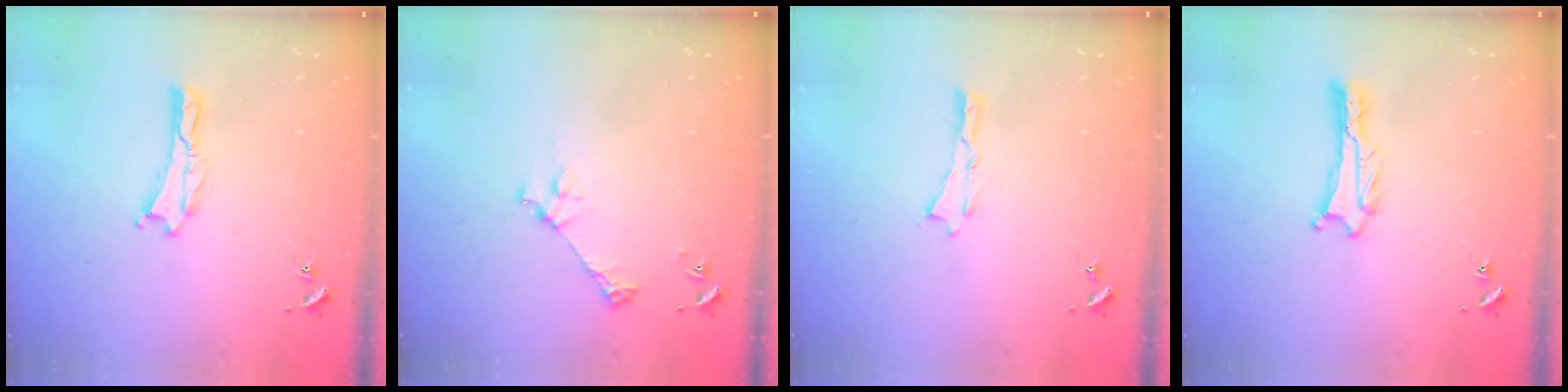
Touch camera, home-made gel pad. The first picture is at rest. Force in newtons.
{"total": 3.6, "press": 3.6, "slide": 0.4}
{"total": 0.0}
{"total": 1.3, "press": 1.3, "slide": 0.0}